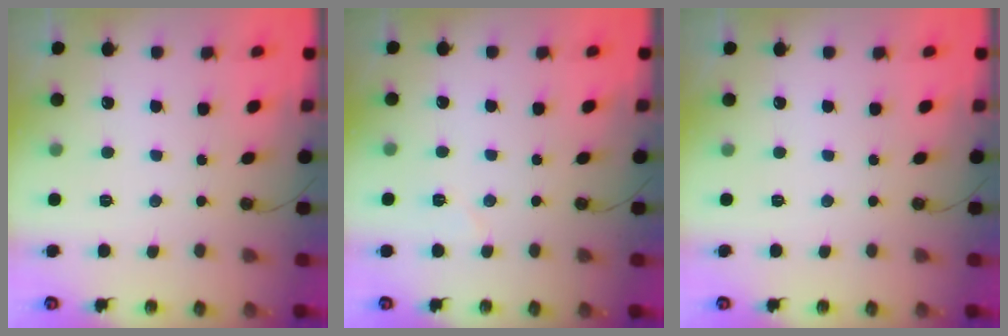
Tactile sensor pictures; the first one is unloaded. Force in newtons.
{"total": 5.3, "press": 4.4, "slide": 2.8}
{"total": 0.0}